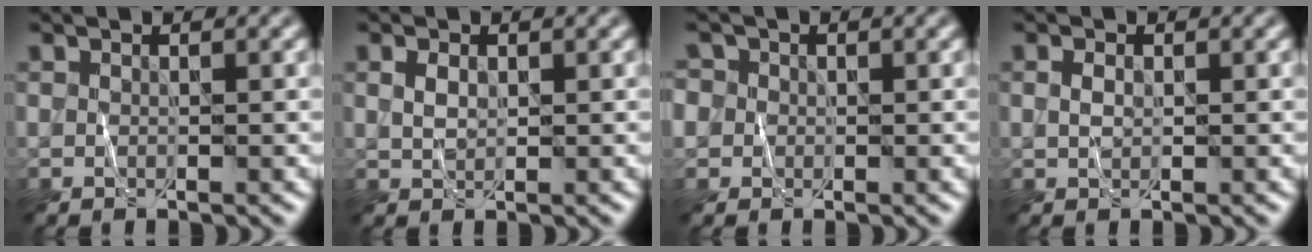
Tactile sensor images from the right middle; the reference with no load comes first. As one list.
[{"total": 1.3, "force": [0.6, 0.9, 0.8], "torque": [-0.016, 0.001, 0.013]}, {"total": 3.8, "force": [1.1, 3.3, 1.4], "torque": [-0.020, 0.023, -0.002]}, {"total": 1.0, "force": [0.4, 0.7, 0.6], "torque": [-0.013, 0.003, 0.006]}]